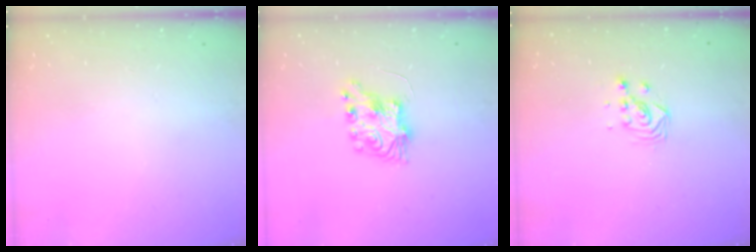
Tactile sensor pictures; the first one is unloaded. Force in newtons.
{"total": 7.8, "press": 7.7, "slide": 0.4}
{"total": 3.4, "press": 3.4, "slide": 0.2}